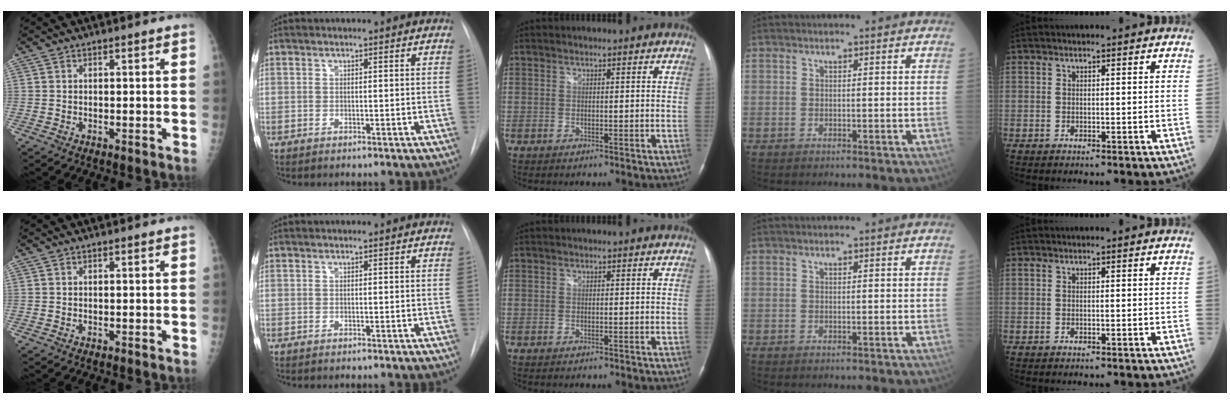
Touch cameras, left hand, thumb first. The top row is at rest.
{}